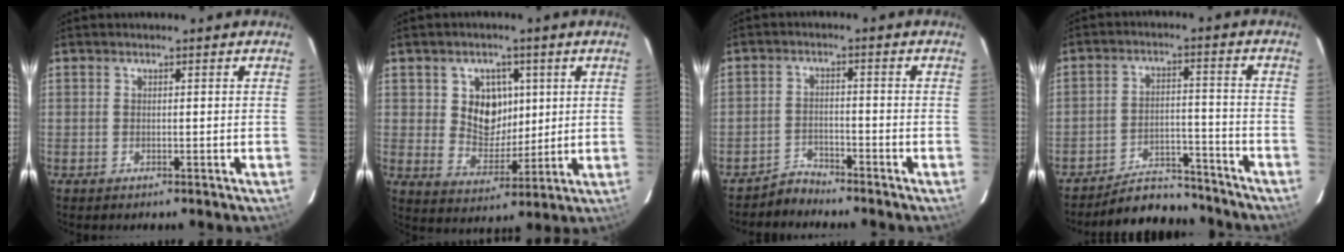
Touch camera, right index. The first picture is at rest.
{"total": 8.6, "force": [2.3, 7.2, 4.1], "torque": [-0.075, 0.004, 0.051]}
{"total": 3.4, "force": [-3.2, 0.7, -0.6], "torque": [0.009, 0.009, -0.060]}
{"total": 11.5, "force": [-10.9, 3.3, 2.0], "torque": [-0.054, 0.022, -0.154]}